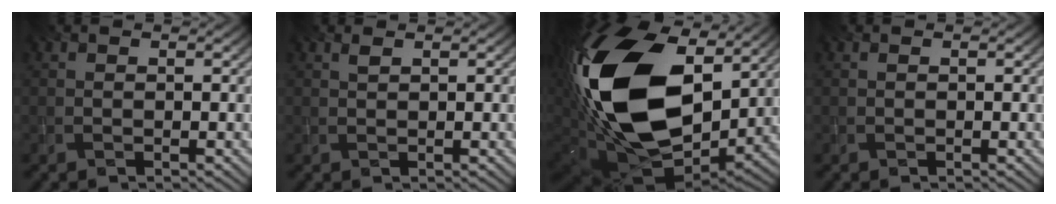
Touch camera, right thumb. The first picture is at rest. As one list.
[{"total": 0.7, "force": [0.5, 0.1, 0.5], "torque": [-0.013, 0.001, 0.011]}, {"total": 22.6, "force": [4.8, 14.8, 16.5], "torque": [-0.400, -0.013, 0.092]}, {"total": 0.0}]